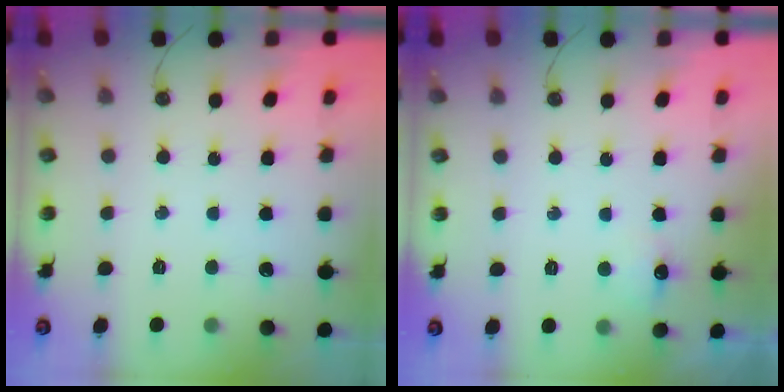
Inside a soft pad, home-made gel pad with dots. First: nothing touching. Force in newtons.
{"total": 5.9, "press": 5.8, "slide": 0.9}